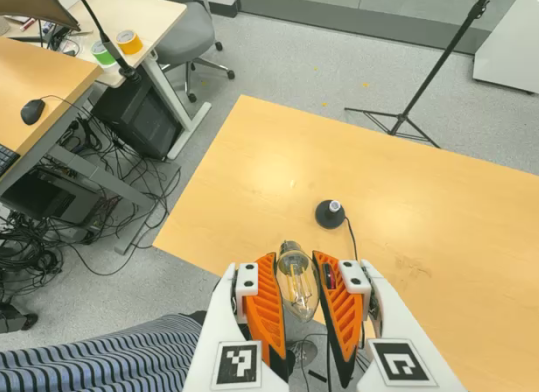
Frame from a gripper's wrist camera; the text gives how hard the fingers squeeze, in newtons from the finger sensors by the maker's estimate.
{"total": 21.8, "left": 24.0, "right": 19.7}